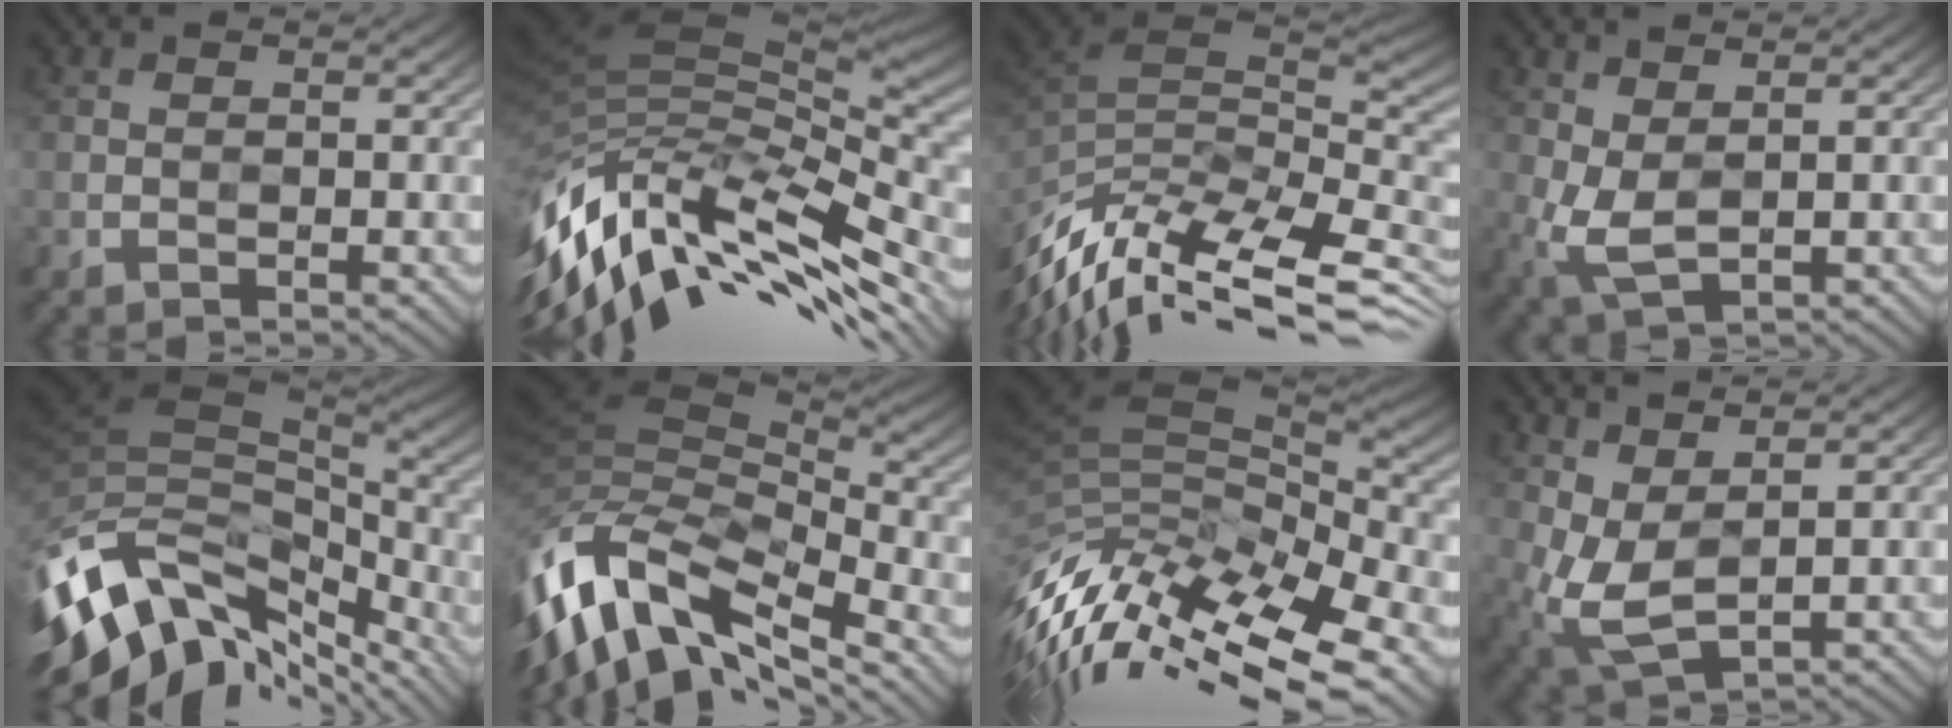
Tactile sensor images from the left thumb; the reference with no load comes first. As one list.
[{"total": 16.1, "force": [-7.3, 6.7, 12.7], "torque": [-0.282, 0.001, -0.132]}, {"total": 13.6, "force": [-6.9, 5.8, 10.2], "torque": [-0.250, 0.003, -0.117]}, {"total": 4.5, "force": [0.7, 2.3, 3.9], "torque": [-0.108, -0.003, 0.017]}, {"total": 14.5, "force": [-7.6, 7.5, 9.9], "torque": [-0.221, -0.024, -0.115]}, {"total": 16.1, "force": [-8.7, 7.5, 11.4], "torque": [-0.284, -0.030, -0.144]}, {"total": 14.3, "force": [-7.2, 6.5, 10.6], "torque": [-0.244, -0.020, -0.117]}, {"total": 7.0, "force": [1.6, 3.4, 5.9], "torque": [-0.157, -0.004, 0.034]}]